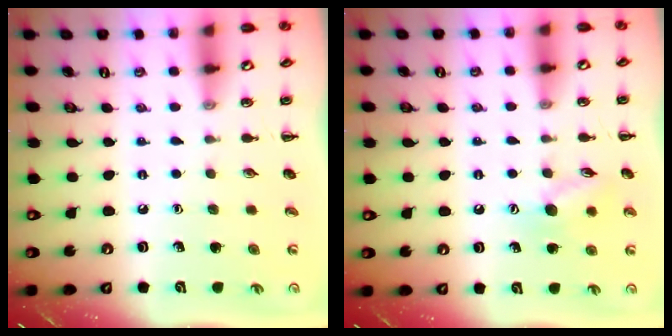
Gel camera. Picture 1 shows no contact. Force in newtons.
{"total": 9.1, "press": 9.0, "slide": 1.1}